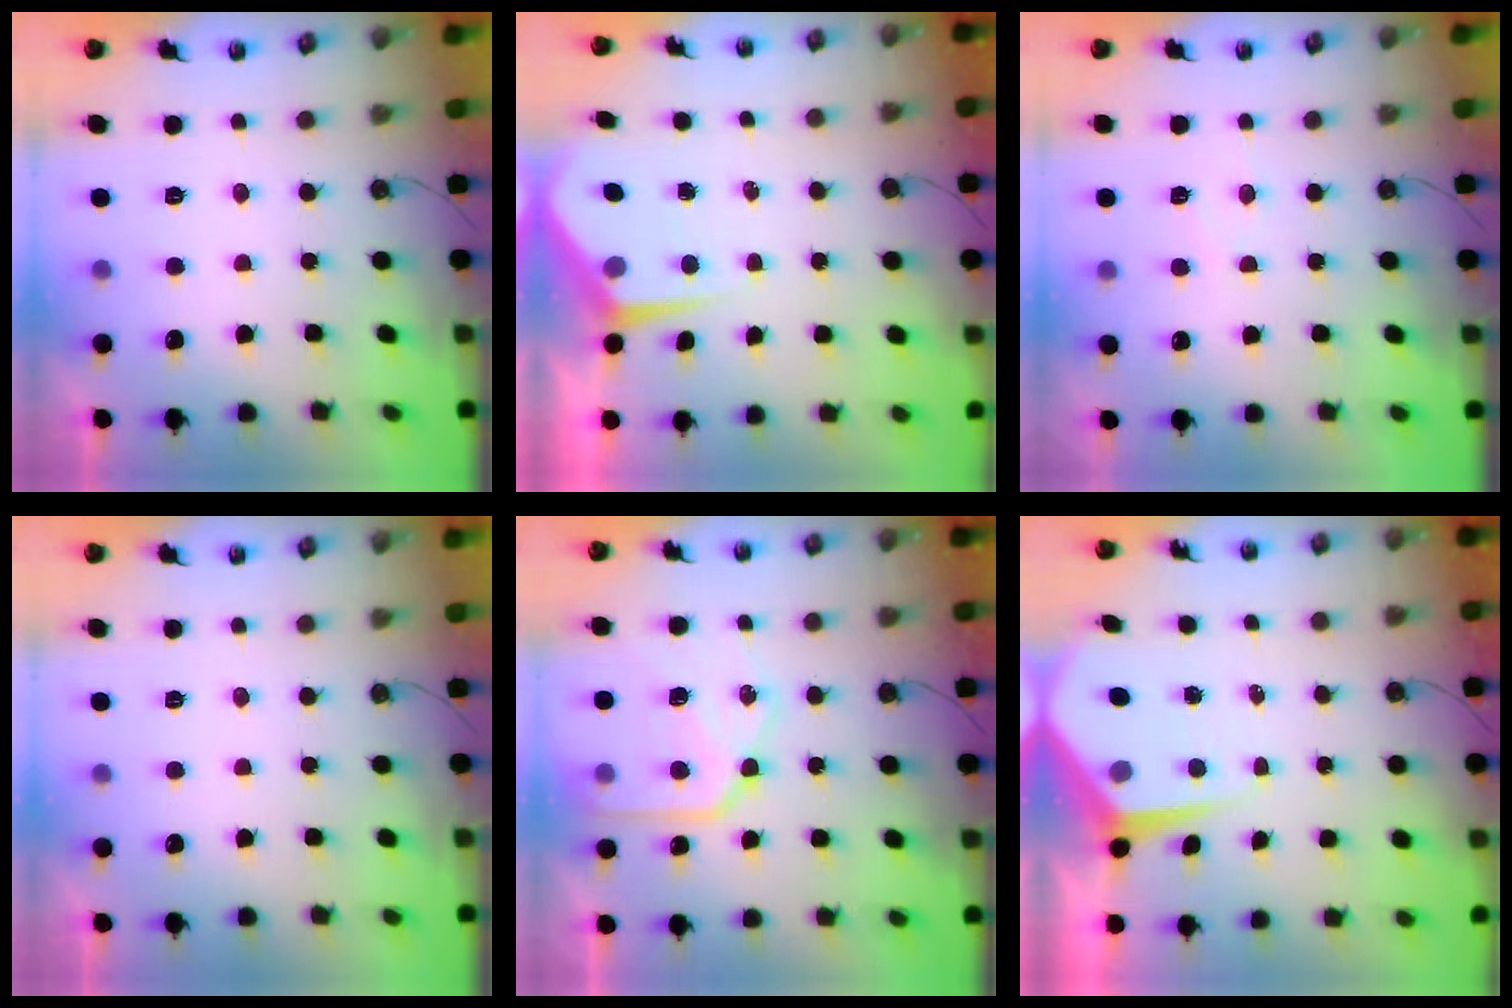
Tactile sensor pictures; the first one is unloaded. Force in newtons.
{"total": 4.8, "press": 4.8, "slide": 0.5}
{"total": 4.7, "press": 4.7, "slide": 0.6}
{"total": 0.0}
{"total": 17.3, "press": 17.2, "slide": 1.5}
{"total": 6.6, "press": 6.6, "slide": 0.6}